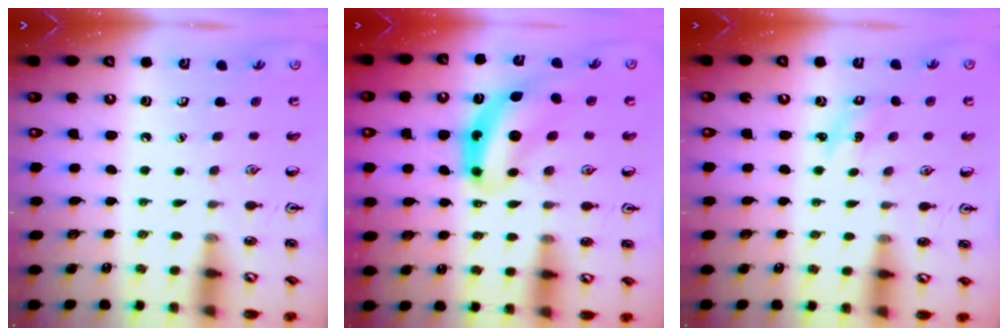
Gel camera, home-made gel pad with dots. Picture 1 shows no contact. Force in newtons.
{"total": 8.4, "press": 8.1, "slide": 2.2}
{"total": 1.2, "press": 1.1, "slide": 0.5}